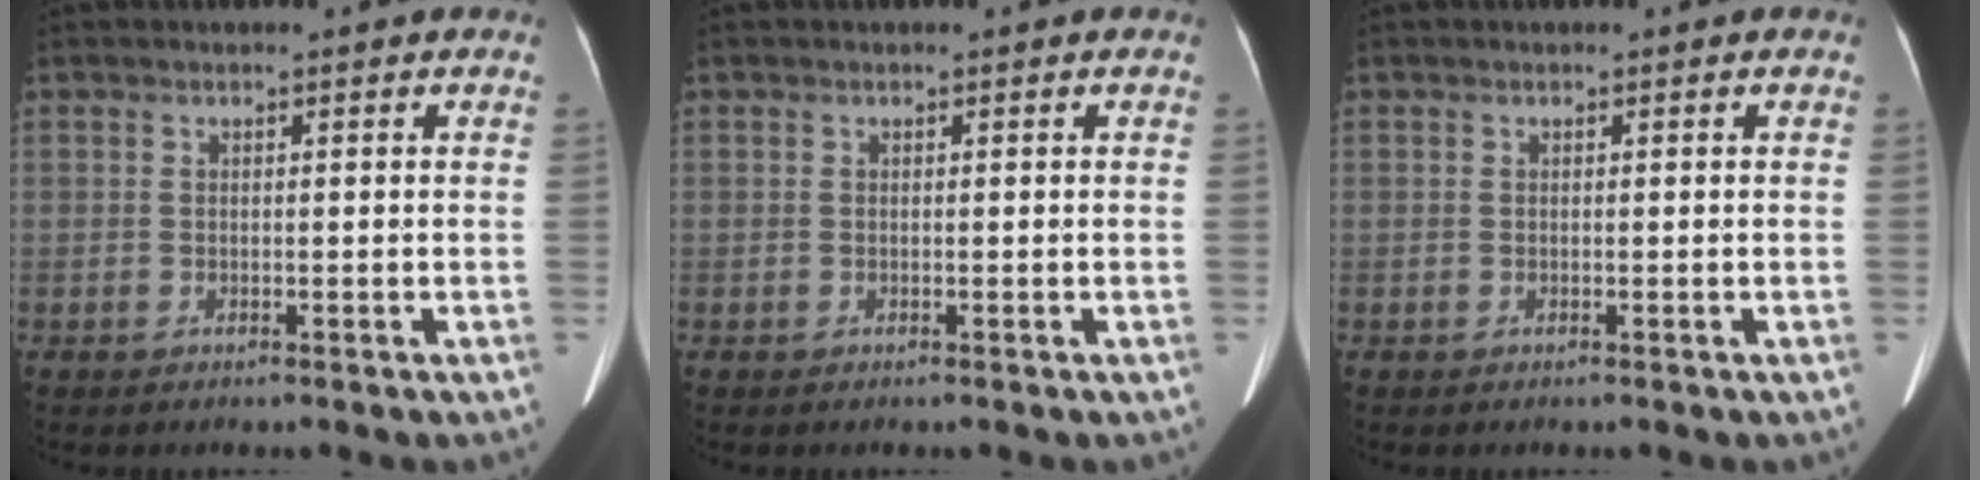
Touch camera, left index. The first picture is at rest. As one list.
[{"total": 0.0}, {"total": 0.0}]